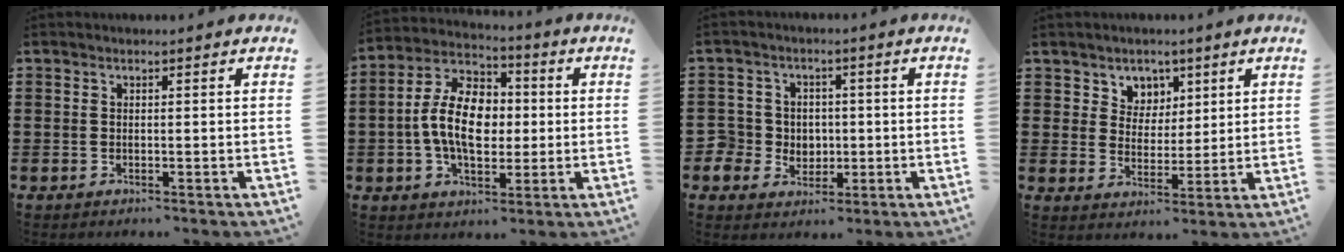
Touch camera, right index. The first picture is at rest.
{"total": 11.0, "force": [-0.6, 7.0, 8.4], "torque": [-0.202, 0.010, -0.019]}
{"total": 4.8, "force": [-0.3, 4.7, 0.7], "torque": [-0.044, 0.012, -0.010]}
{"total": 4.9, "force": [2.9, 3.9, -0.2], "torque": [-0.025, 0.002, 0.052]}